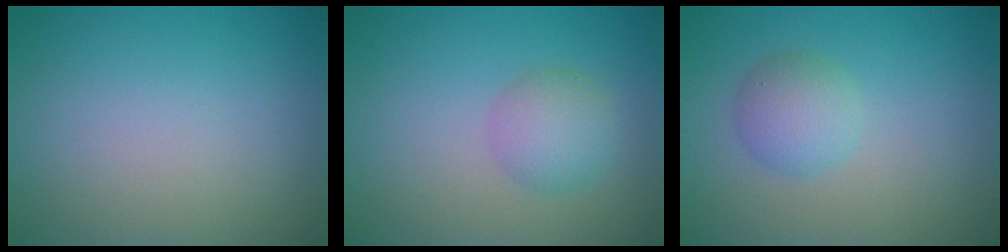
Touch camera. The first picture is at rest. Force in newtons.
{"total": 2.9, "press": 2.9, "slide": 0.1}
{"total": 2.6, "press": 2.6, "slide": 0.1}